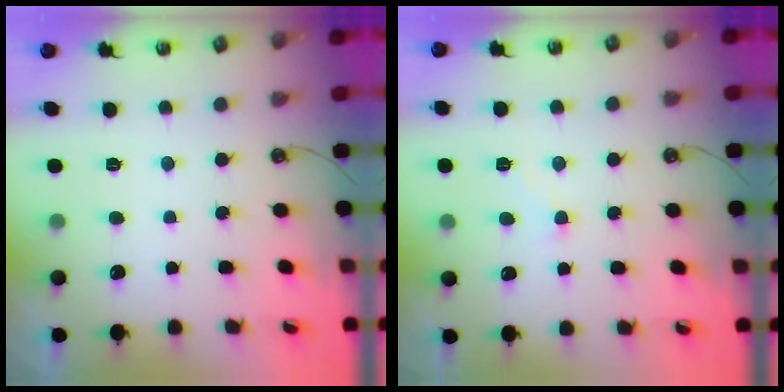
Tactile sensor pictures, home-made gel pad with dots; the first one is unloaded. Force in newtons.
{"total": 0.7, "press": 0.6, "slide": 0.4}